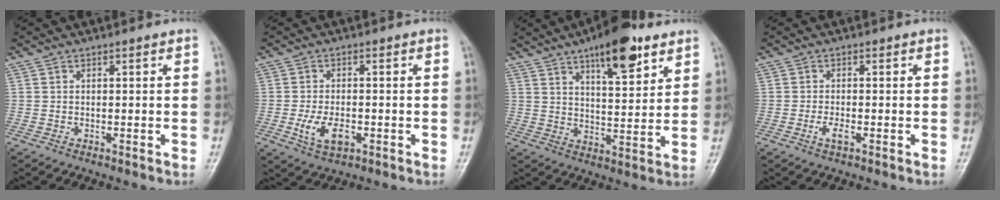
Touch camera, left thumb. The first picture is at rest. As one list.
[{"total": 6.0, "force": [-1.8, 3.4, 4.6], "torque": [-0.087, 0.001, -0.029]}, {"total": 13.5, "force": [8.1, 4.8, 9.7], "torque": [-0.119, -0.041, 0.123]}, {"total": 2.2, "force": [-0.9, 0.9, 1.8], "torque": [-0.038, 0.003, -0.020]}]